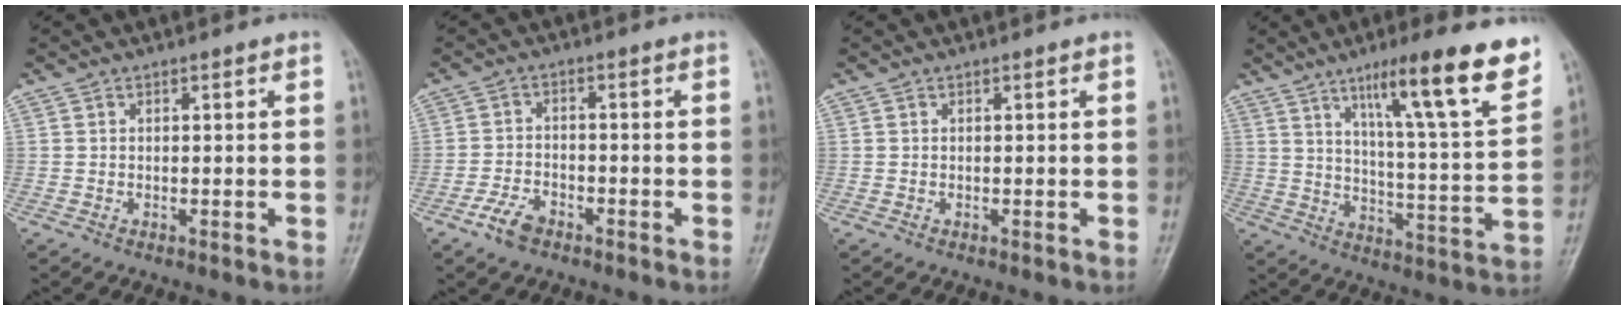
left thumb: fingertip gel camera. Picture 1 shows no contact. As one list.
[{"total": 4.5, "force": [-3.0, 2.4, 2.4], "torque": [-0.048, 0.014, -0.056]}, {"total": 0.0}, {"total": 18.6, "force": [11.2, 2.0, 14.7], "torque": [-0.199, -0.054, 0.171]}]